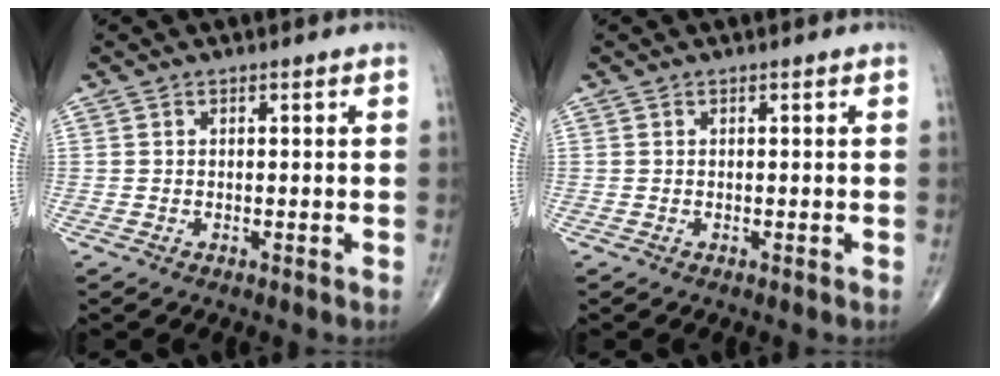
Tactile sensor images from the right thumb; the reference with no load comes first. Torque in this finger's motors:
{"motor_torque": [0.00, 0.00, 0.00, 0.00, 0.00]}